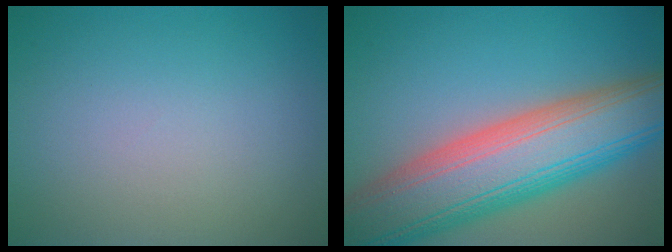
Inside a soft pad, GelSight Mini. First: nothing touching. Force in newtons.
{"total": 12.7, "press": 12.7, "slide": 0.9}